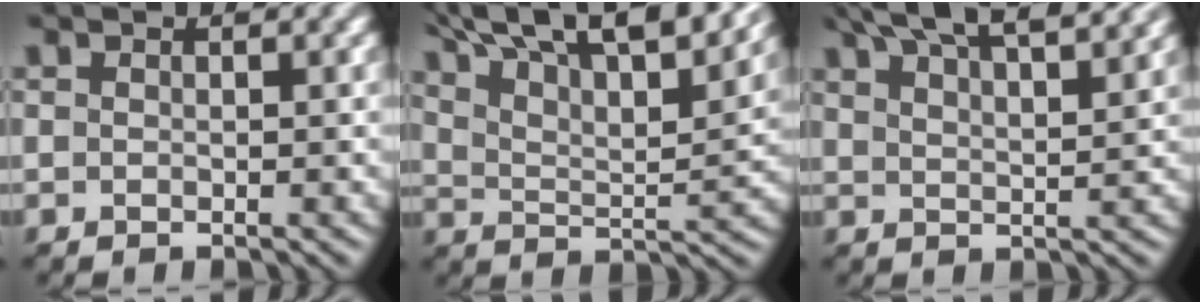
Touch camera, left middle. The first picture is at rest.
{"total": 15.8, "force": [11.7, 4.9, 9.5], "torque": [-0.161, 0.036, 0.154]}
{"total": 11.0, "force": [8.5, 3.1, 6.2], "torque": [-0.084, 0.029, 0.090]}